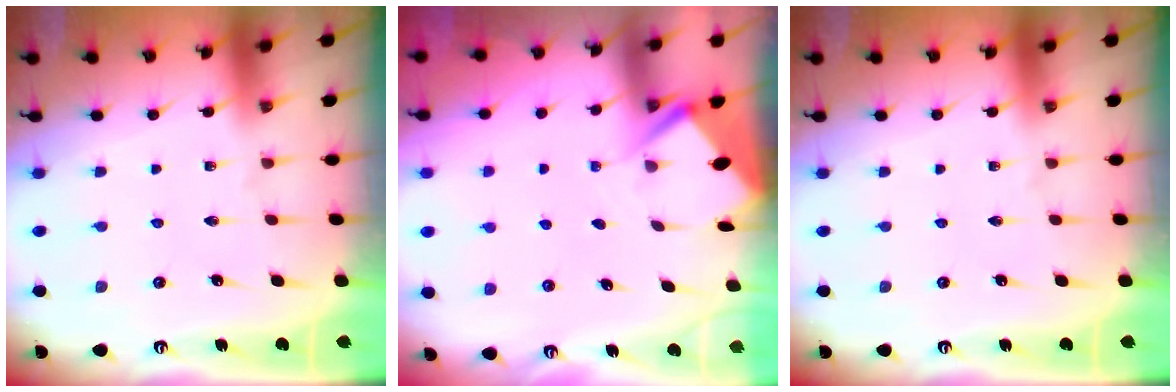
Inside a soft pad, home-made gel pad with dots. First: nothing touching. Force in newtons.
{"total": 3.0, "press": 2.9, "slide": 0.4}
{"total": 0.0}